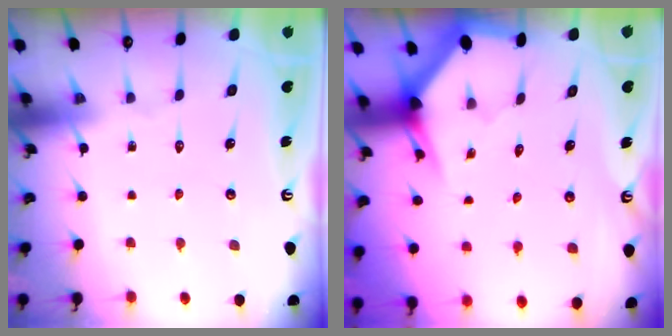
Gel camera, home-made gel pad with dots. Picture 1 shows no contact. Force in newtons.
{"total": 3.0, "press": 3.0, "slide": 0.1}